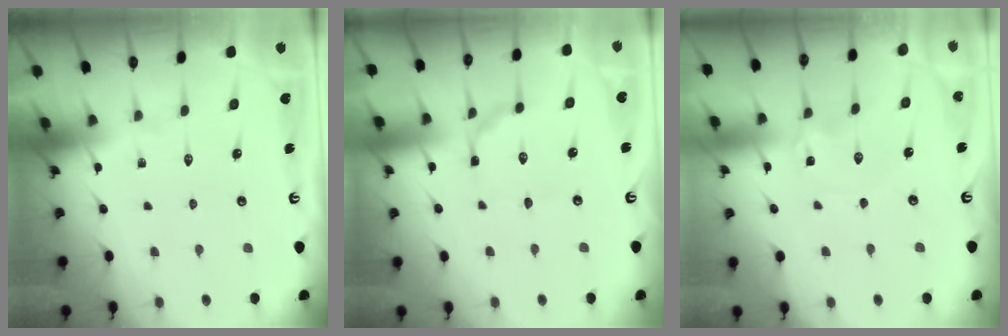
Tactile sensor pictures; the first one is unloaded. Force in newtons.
{"total": 2.2, "press": 2.2, "slide": 0.2}
{"total": 1.1, "press": 1.1, "slide": 0.2}